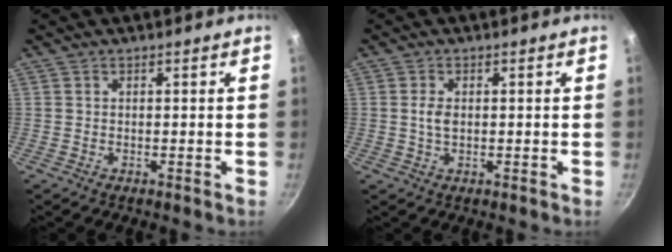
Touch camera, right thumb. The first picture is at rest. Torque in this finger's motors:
{"motor_torque": [0.24, 0.02, 0.06, -0.31, 0.01]}